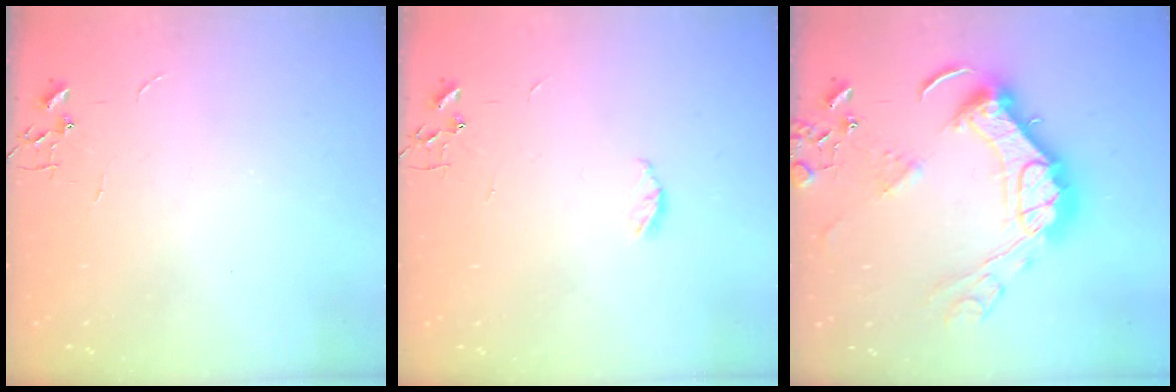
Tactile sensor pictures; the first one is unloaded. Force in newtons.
{"total": 4.4, "press": 4.3, "slide": 0.6}
{"total": 20.6, "press": 20.4, "slide": 2.4}